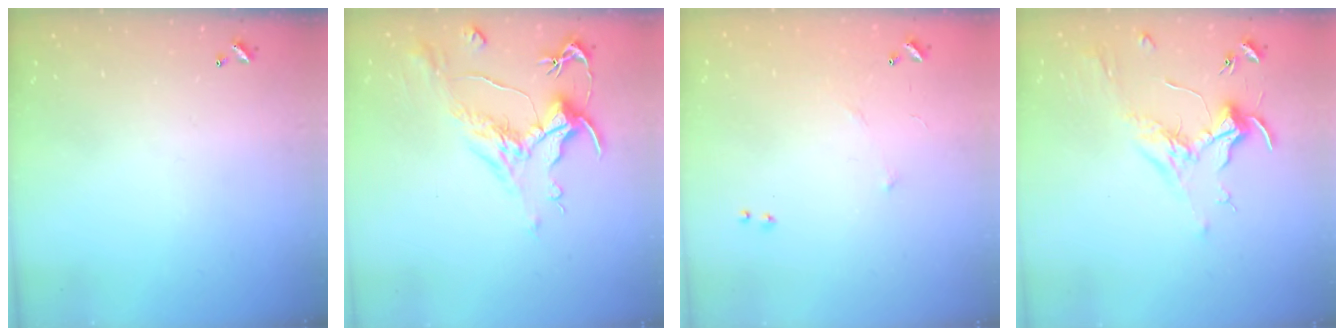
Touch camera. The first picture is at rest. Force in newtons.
{"total": 1.6, "press": 0.6, "slide": 1.4}
{"total": 6.2, "press": 6.1, "slide": 1.0}
{"total": 1.9, "press": 1.8, "slide": 0.8}